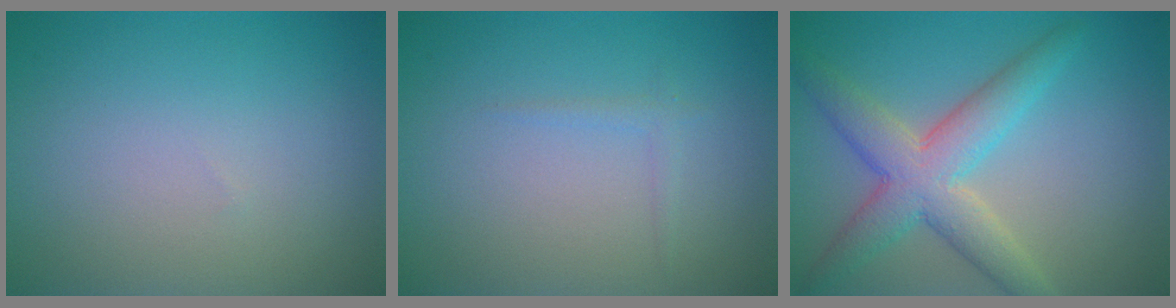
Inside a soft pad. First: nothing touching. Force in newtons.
{"total": 0.9, "press": 0.8, "slide": 0.1}
{"total": 5.0, "press": 4.9, "slide": 0.3}